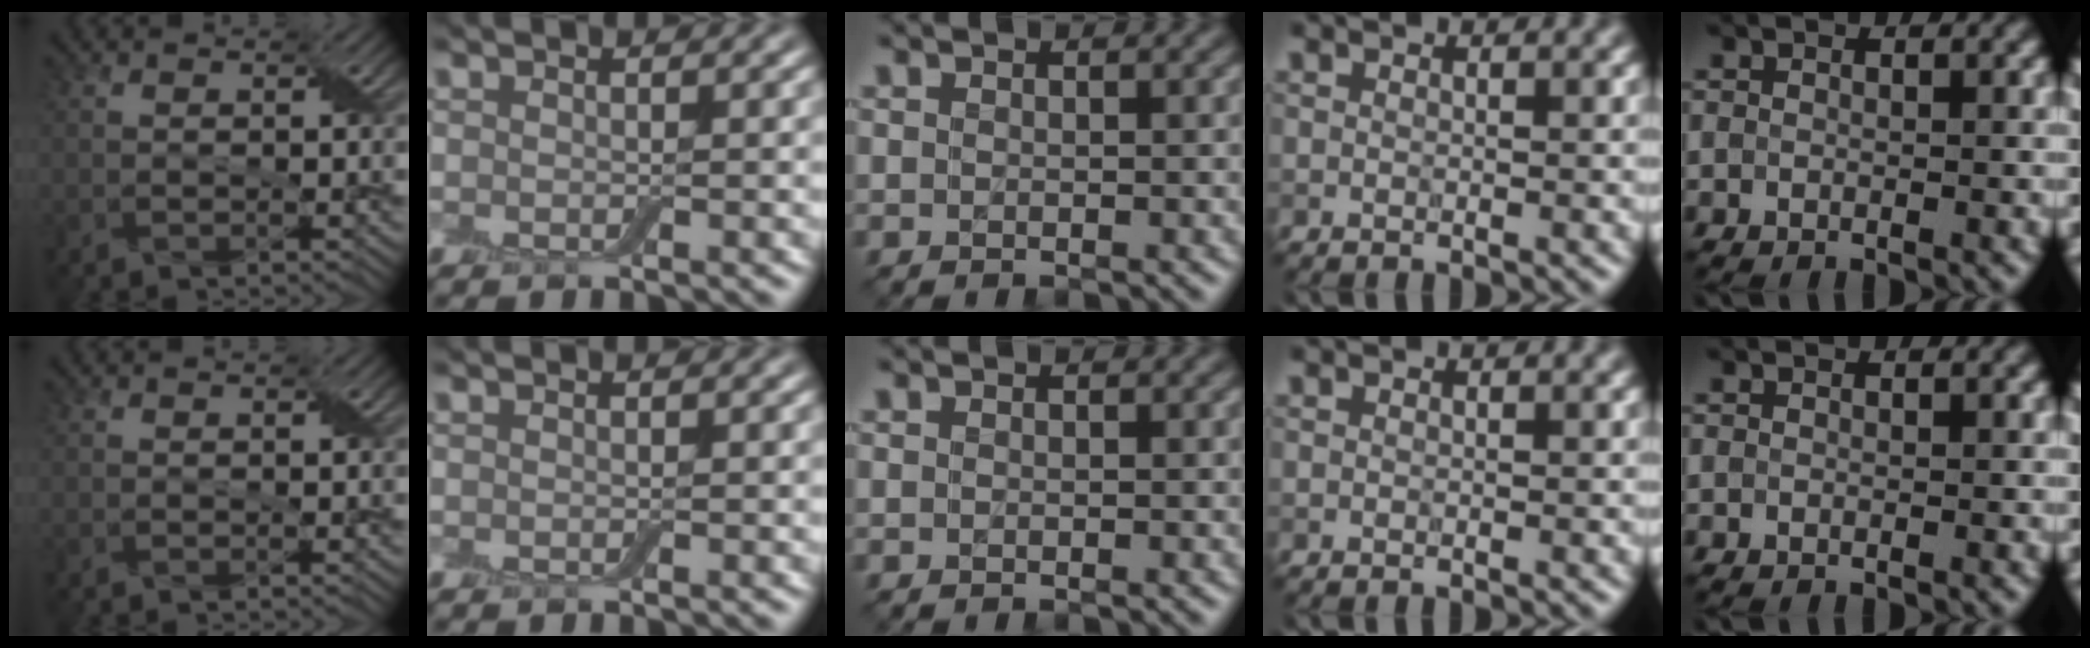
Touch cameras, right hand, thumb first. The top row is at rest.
{}